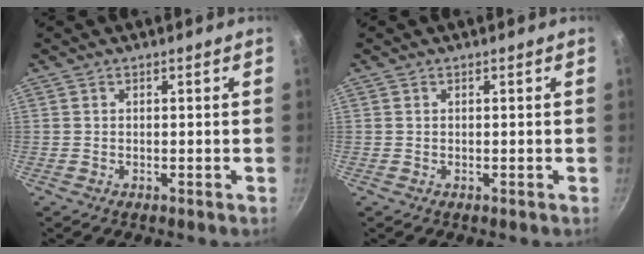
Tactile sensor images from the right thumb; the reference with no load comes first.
{"total": 0.0}